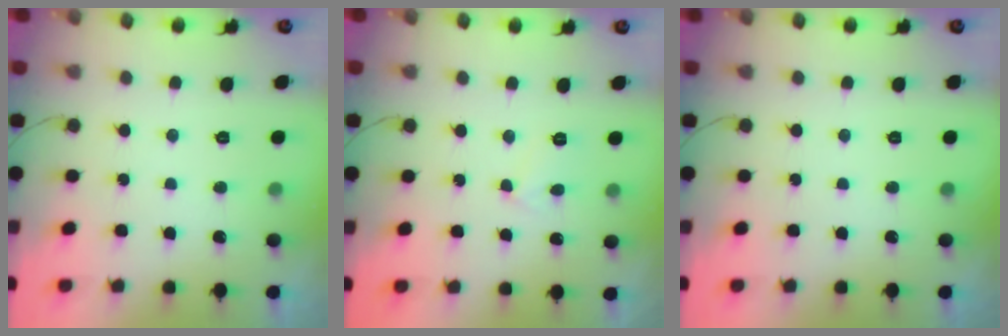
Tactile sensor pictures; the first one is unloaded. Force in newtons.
{"total": 2.8, "press": 2.8, "slide": 0.2}
{"total": 0.0}